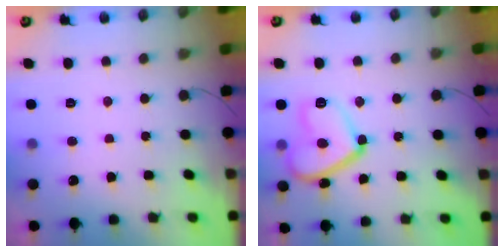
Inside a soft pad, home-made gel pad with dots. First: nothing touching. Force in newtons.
{"total": 14.7, "press": 14.6, "slide": 1.2}